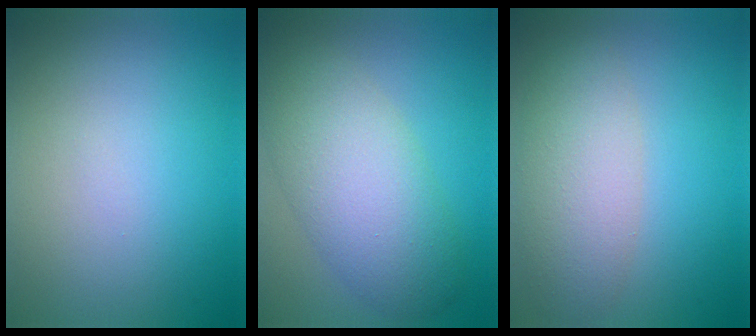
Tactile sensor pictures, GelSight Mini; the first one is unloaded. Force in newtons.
{"total": 7.1, "press": 7.1, "slide": 0.5}
{"total": 5.0, "press": 5.0, "slide": 0.3}